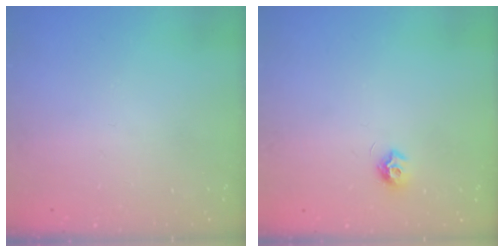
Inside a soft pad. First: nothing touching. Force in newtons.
{"total": 7.2, "press": 7.2, "slide": 0.4}